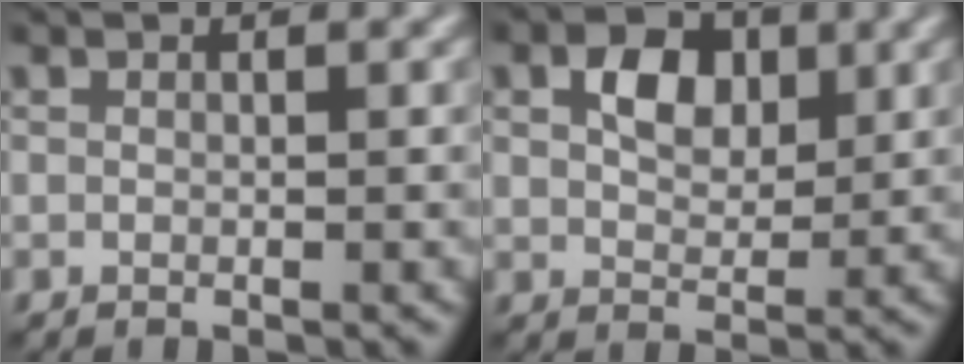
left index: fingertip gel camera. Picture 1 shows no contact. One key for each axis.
{"total": 3.5, "fx": 1.0, "fy": 2.5, "fz": 2.2, "tx": -0.044, "ty": 0.003, "tz": 0.014}